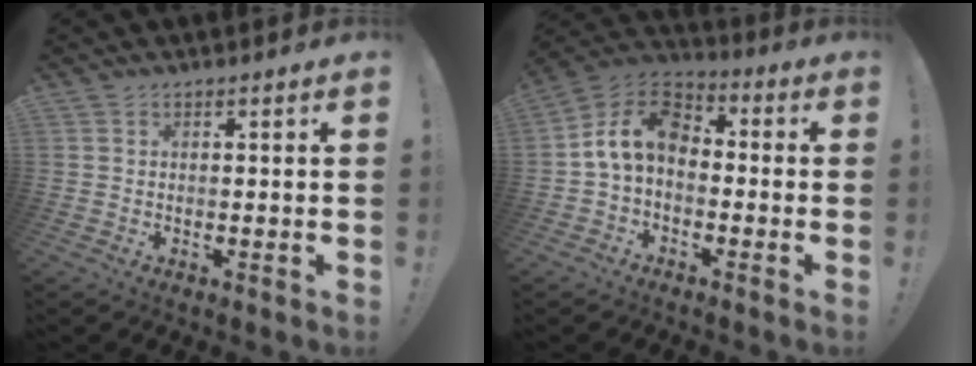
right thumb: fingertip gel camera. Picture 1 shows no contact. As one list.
[{"total": 11.5, "force": [0.5, 8.0, 8.3], "torque": [-0.152, 0.024, 0.016]}]